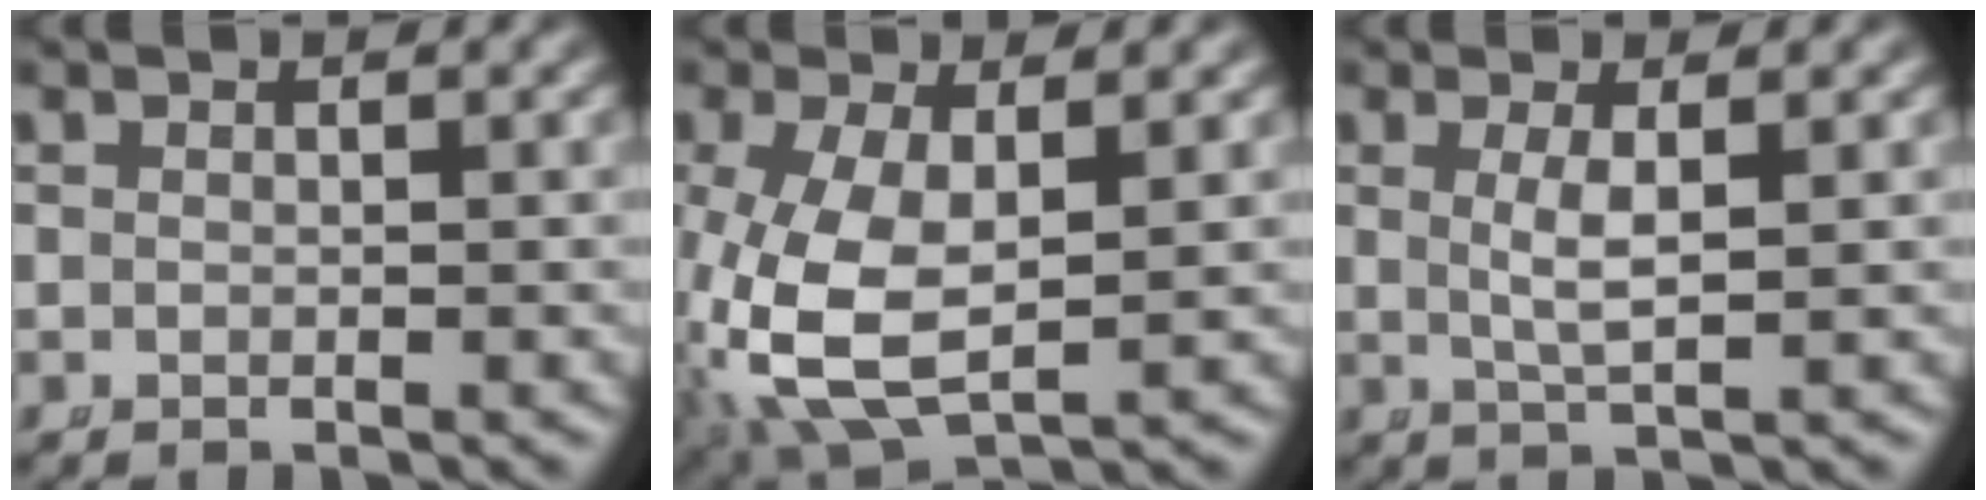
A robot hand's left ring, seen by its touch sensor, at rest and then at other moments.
{"total": 8.9, "force": [-1.2, 5.6, 6.8], "torque": [-0.183, -0.057, 0.018]}
{"total": 2.3, "force": [0.3, -0.2, 2.3], "torque": [-0.054, -0.015, 0.017]}